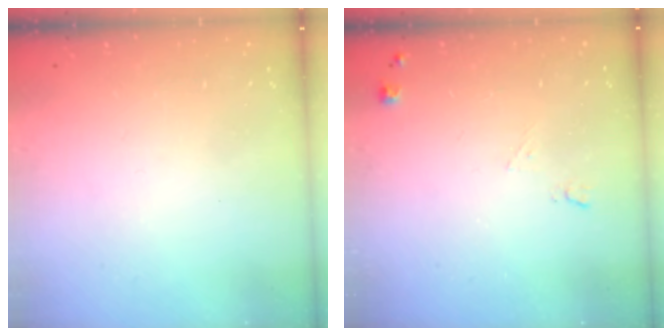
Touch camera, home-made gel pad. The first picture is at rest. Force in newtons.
{"total": 4.5, "press": 4.4, "slide": 0.8}